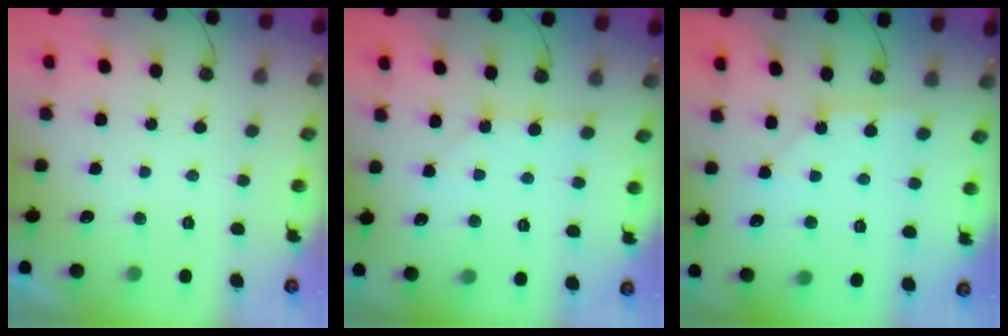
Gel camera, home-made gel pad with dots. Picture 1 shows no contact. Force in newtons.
{"total": 1.7, "press": 1.6, "slide": 0.3}
{"total": 2.1, "press": 2.1, "slide": 0.3}